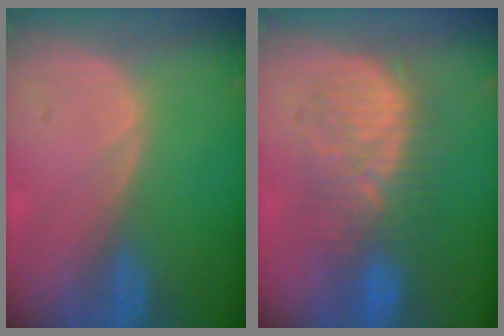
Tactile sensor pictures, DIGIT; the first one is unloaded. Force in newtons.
{"total": 8.6, "press": 8.6, "slide": 1.0}